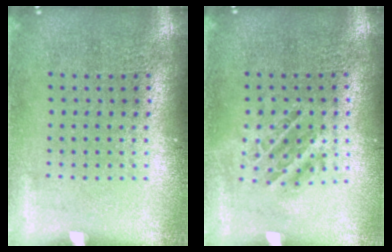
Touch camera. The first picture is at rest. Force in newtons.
{"total": 1.0, "press": 1.0, "slide": 0.4}